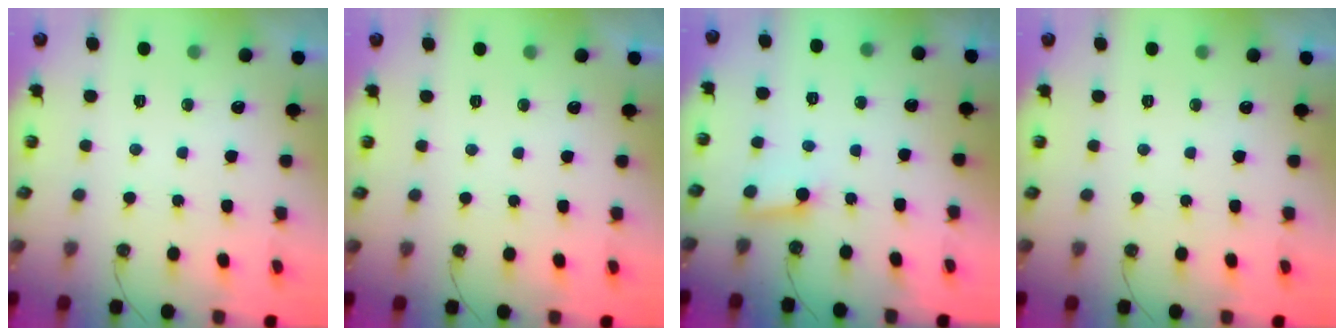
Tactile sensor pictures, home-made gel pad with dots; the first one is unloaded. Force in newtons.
{"total": 0.0}
{"total": 3.0, "press": 2.9, "slide": 0.3}
{"total": 0.0}